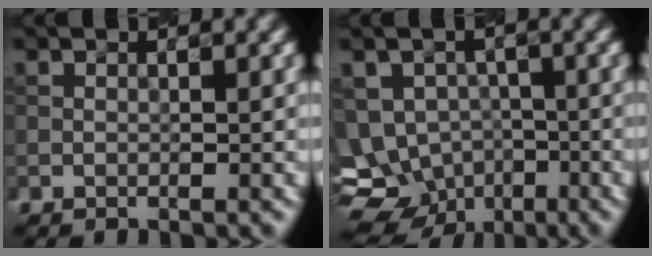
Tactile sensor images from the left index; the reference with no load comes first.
{"total": 11.2, "force": [-5.1, 9.1, 4.1], "torque": [-0.068, -0.017, -0.092]}